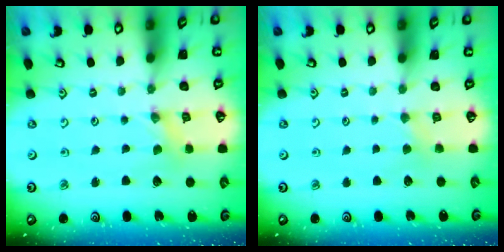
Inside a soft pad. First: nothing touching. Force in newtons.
{"total": 2.5, "press": 2.4, "slide": 0.4}